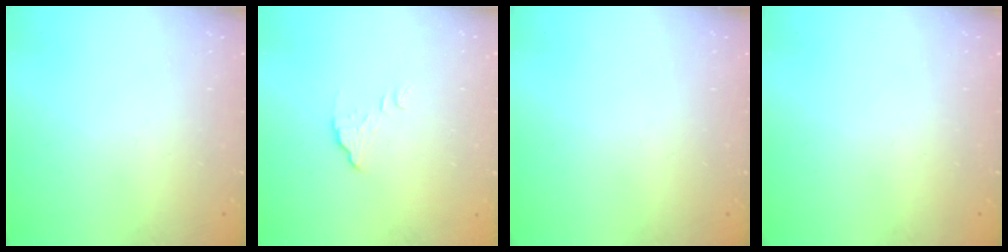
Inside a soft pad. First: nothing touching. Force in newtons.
{"total": 4.3, "press": 4.2, "slide": 0.3}
{"total": 0.0}
{"total": 0.0}